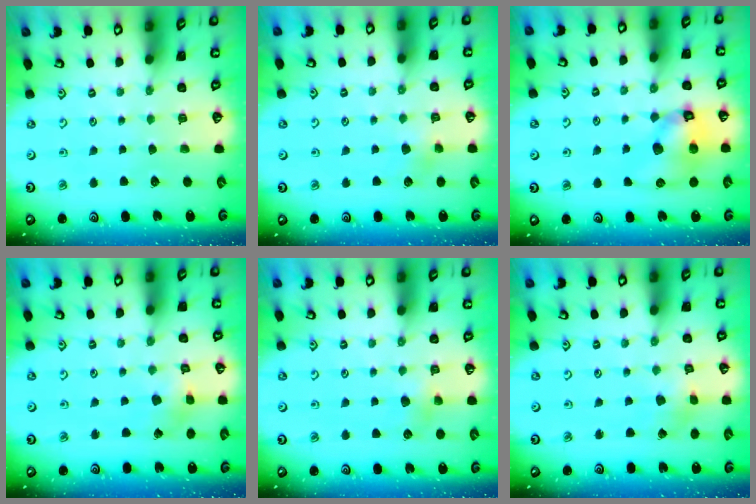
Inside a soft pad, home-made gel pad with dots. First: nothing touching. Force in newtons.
{"total": 3.1, "press": 3.0, "slide": 0.4}
{"total": 11.6, "press": 11.5, "slide": 1.6}
{"total": 3.1, "press": 3.1, "slide": 0.2}
{"total": 4.4, "press": 4.3, "slide": 0.7}
{"total": 1.5, "press": 1.5, "slide": 0.2}